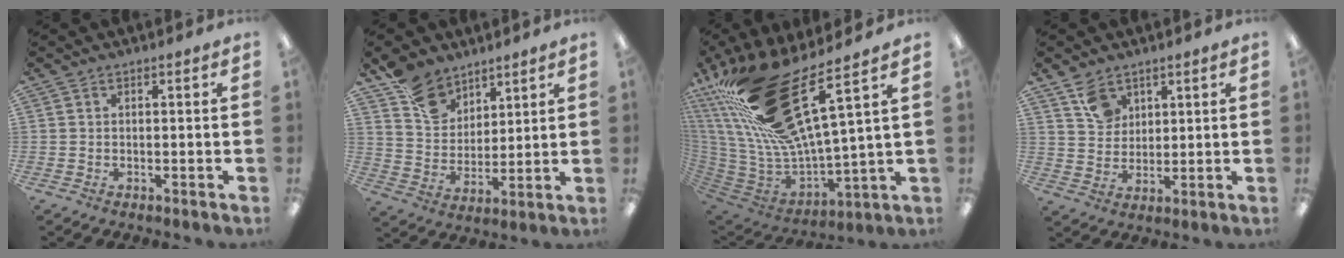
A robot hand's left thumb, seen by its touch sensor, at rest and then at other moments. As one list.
[{"total": 11.8, "force": [8.6, 7.3, 3.4], "torque": [-0.073, -0.045, 0.170]}, {"total": 27.8, "force": [16.2, 7.6, 21.2], "torque": [-0.400, -0.109, 0.277]}, {"total": 7.2, "force": [4.6, 4.9, 2.8], "torque": [-0.041, -0.011, 0.083]}]